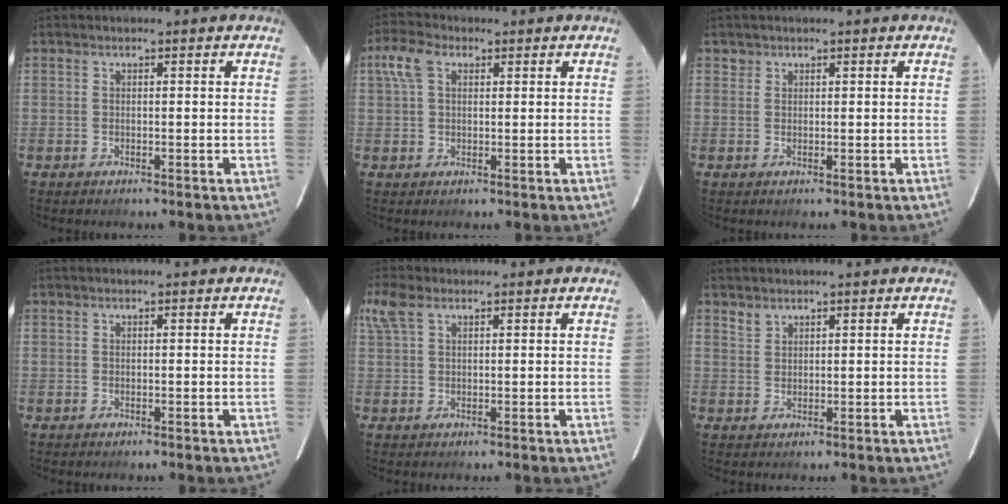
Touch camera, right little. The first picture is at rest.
{"total": 4.5, "force": [1.9, 2.7, 3.1], "torque": [-0.081, 0.027, 0.039]}
{"total": 0.6, "force": [0.5, 0.4, -0.1], "torque": [0.004, 0.002, 0.007]}
{"total": 0.0}
{"total": 3.8, "force": [2.3, 1.9, 2.3], "torque": [-0.067, 0.027, 0.054]}
{"total": 1.3, "force": [1.2, 0.5, 0.1], "torque": [-0.001, 0.003, 0.026]}